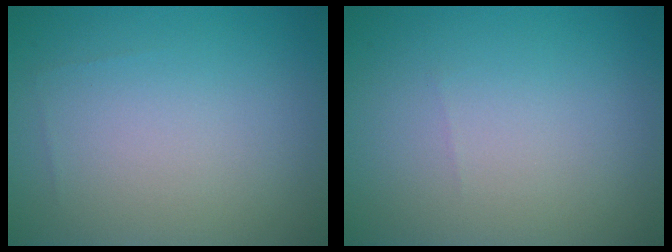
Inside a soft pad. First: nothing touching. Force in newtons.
{"total": 0.0}